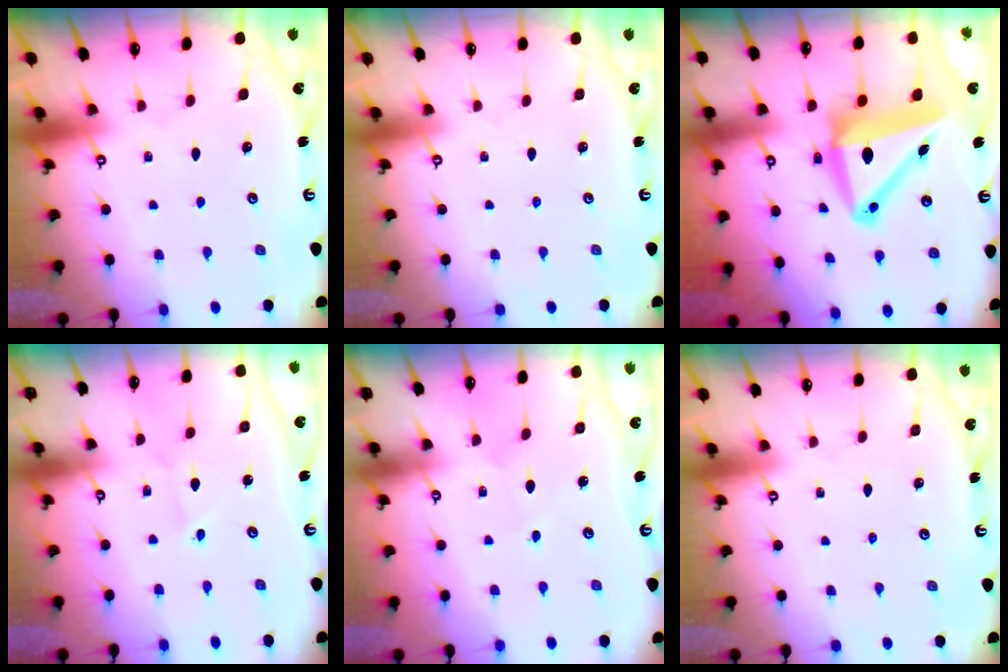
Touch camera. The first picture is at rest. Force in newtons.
{"total": 0.0}
{"total": 11.4, "press": 11.1, "slide": 2.6}
{"total": 1.9, "press": 1.9, "slide": 0.1}
{"total": 3.1, "press": 3.1, "slide": 0.4}
{"total": 0.0}